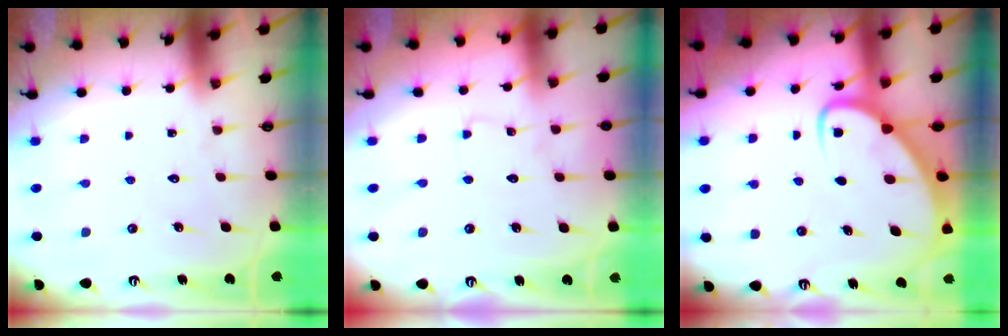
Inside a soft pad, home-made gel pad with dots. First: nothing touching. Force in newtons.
{"total": 2.5, "press": 2.5, "slide": 0.3}
{"total": 5.5, "press": 5.5, "slide": 0.6}